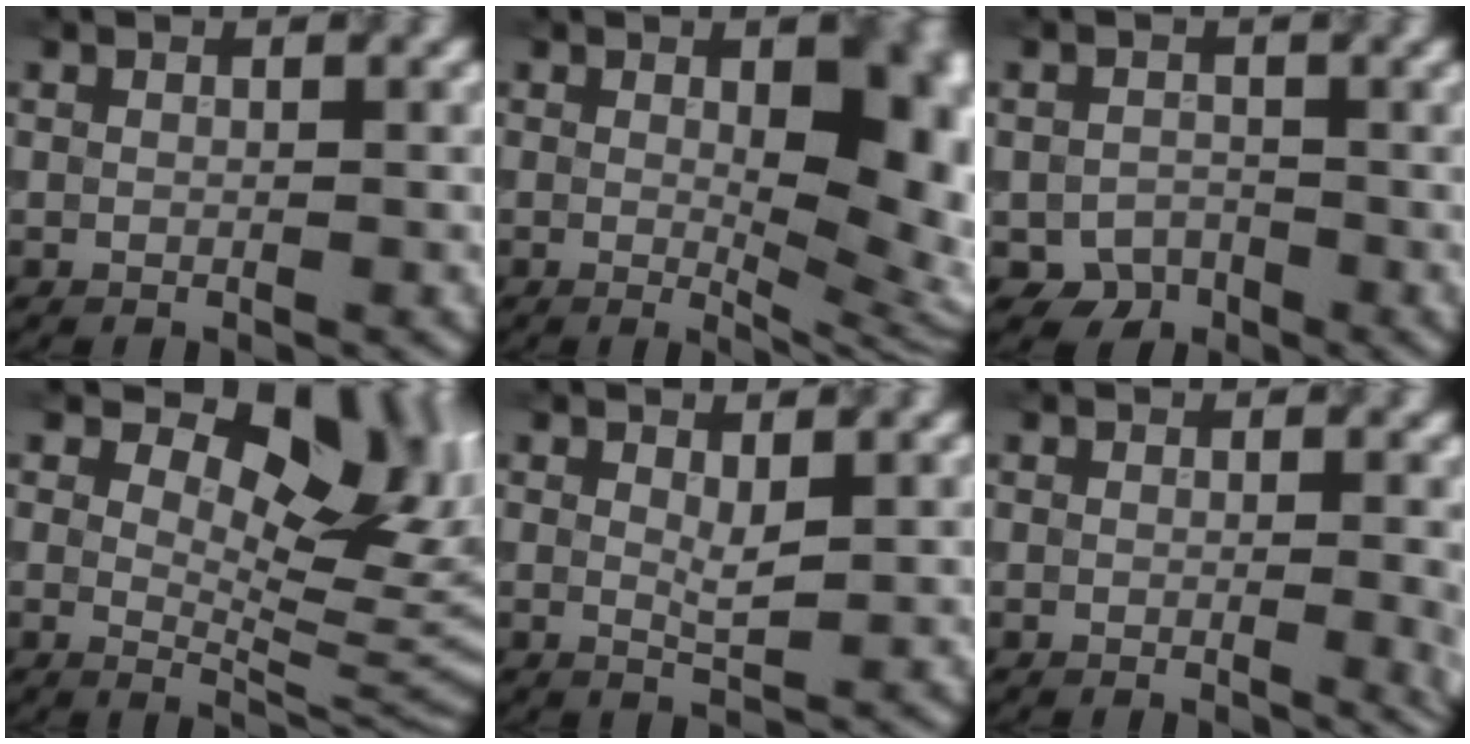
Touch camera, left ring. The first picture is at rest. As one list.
[{"total": 11.1, "force": [1.1, 4.8, 9.9], "torque": [-0.097, -0.001, 0.024]}, {"total": 2.3, "force": [-1.3, 1.8, 0.4], "torque": [0.006, 0.001, -0.026]}, {"total": 10.7, "force": [4.4, 5.6, 8.0], "torque": [-0.104, -0.002, 0.062]}, {"total": 1.5, "force": [0.5, 0.4, 1.4], "torque": [-0.027, -0.003, 0.011]}, {"total": 2.6, "force": [0.0, 0.9, 2.5], "torque": [-0.017, -0.003, -0.001]}]